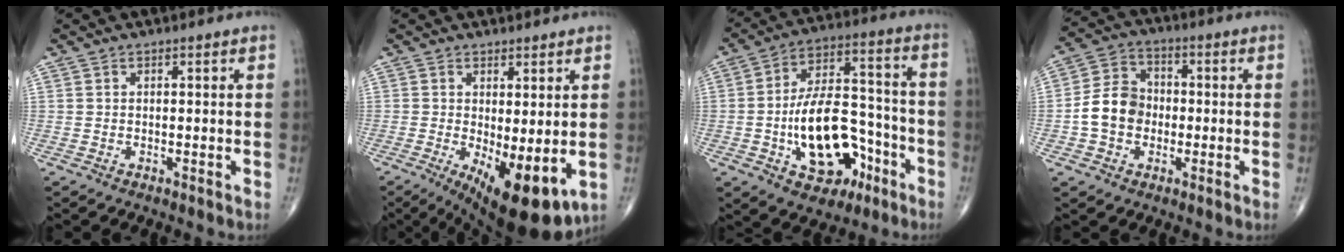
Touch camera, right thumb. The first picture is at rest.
{"total": 12.3, "force": [-2.9, 4.5, 11.1], "torque": [-0.159, -0.027, -0.027]}
{"total": 18.3, "force": [-6.6, 10.5, 13.5], "torque": [-0.191, 0.058, -0.098]}
{"total": 9.3, "force": [-1.4, 7.6, 5.2], "torque": [-0.080, 0.031, -0.038]}